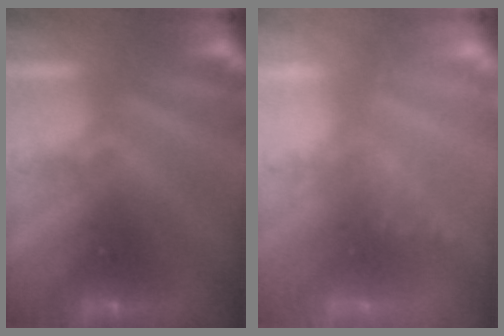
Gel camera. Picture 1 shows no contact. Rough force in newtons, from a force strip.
{"total": 1.8}